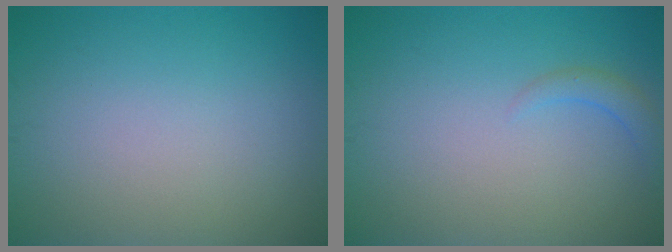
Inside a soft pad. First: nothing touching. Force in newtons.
{"total": 1.4, "press": 1.4, "slide": 0.2}